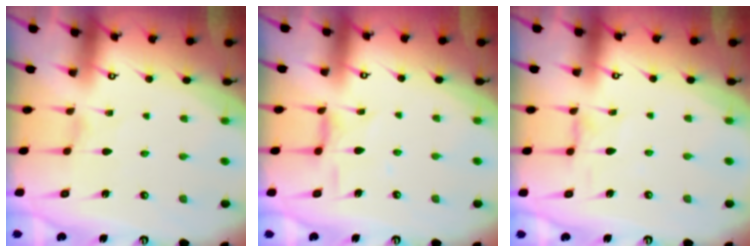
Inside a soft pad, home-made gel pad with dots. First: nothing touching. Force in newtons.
{"total": 5.8, "press": 5.8, "slide": 0.5}
{"total": 1.0, "press": 1.0, "slide": 0.3}